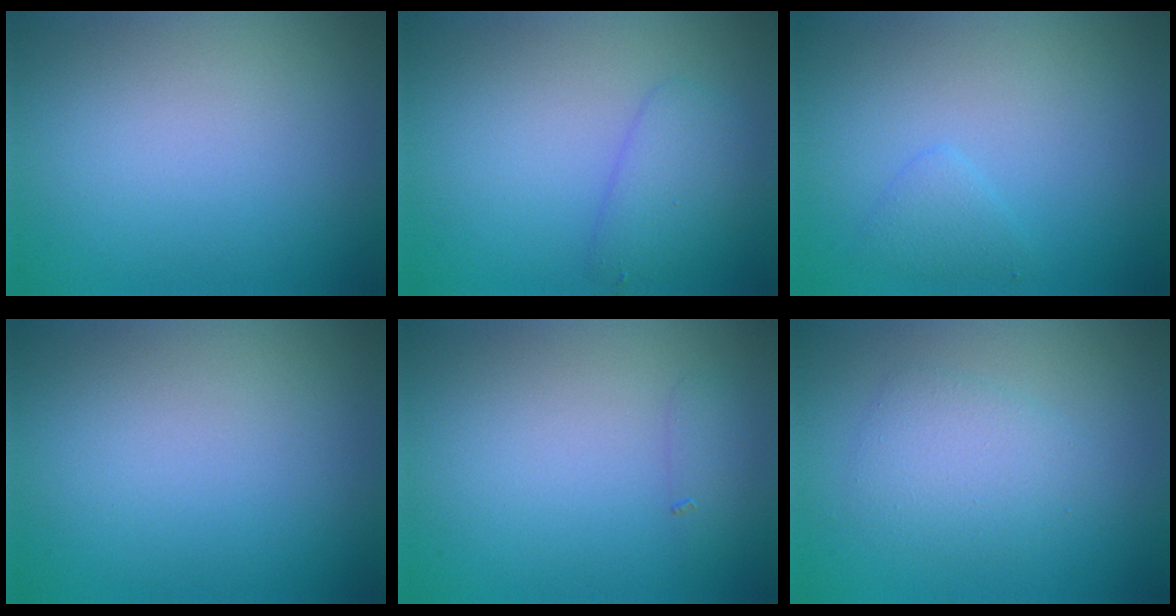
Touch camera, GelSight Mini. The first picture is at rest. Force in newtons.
{"total": 2.5, "press": 2.5, "slide": 0.2}
{"total": 1.3, "press": 1.3, "slide": 0.1}
{"total": 0.0}
{"total": 1.0, "press": 1.0, "slide": 0.0}
{"total": 2.8, "press": 2.8, "slide": 0.2}